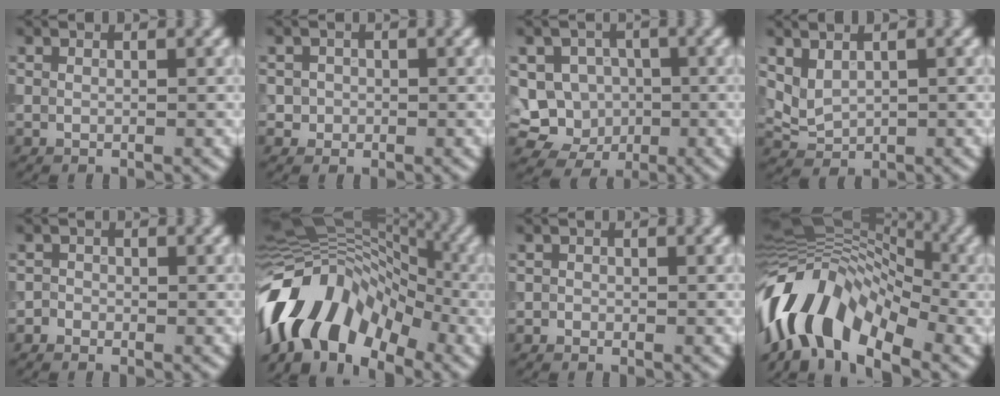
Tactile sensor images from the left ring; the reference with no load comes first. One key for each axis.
{"total": 1.3, "fx": 0.0, "fy": 1.2, "fz": 0.2, "tx": 0.012, "ty": -0.002, "tz": -0.002}
{"total": 8.8, "fx": -1.3, "fy": 8.3, "fz": 2.7, "tx": -0.040, "ty": 0.020, "tz": -0.057}
{"total": 1.9, "fx": 0.9, "fy": 1.2, "fz": 1.1, "tx": -0.024, "ty": -0.003, "tz": 0.028}
{"total": 0.8, "fx": -0.5, "fy": 0.6, "fz": 0.0, "tx": 0.008, "ty": 0.000, "tz": -0.014}
{"total": 14.0, "fx": -4.7, "fy": 8.5, "fz": 10.1, "tx": -0.177, "ty": 0.025, "tz": -0.110}
{"total": 0.5, "fx": -0.3, "fy": 0.4, "fz": 0.0, "tx": 0.004, "ty": -0.003, "tz": -0.007}
{"total": 12.6, "fx": -3.5, "fy": 7.3, "fz": 9.7, "tx": -0.175, "ty": 0.029, "tz": -0.085}